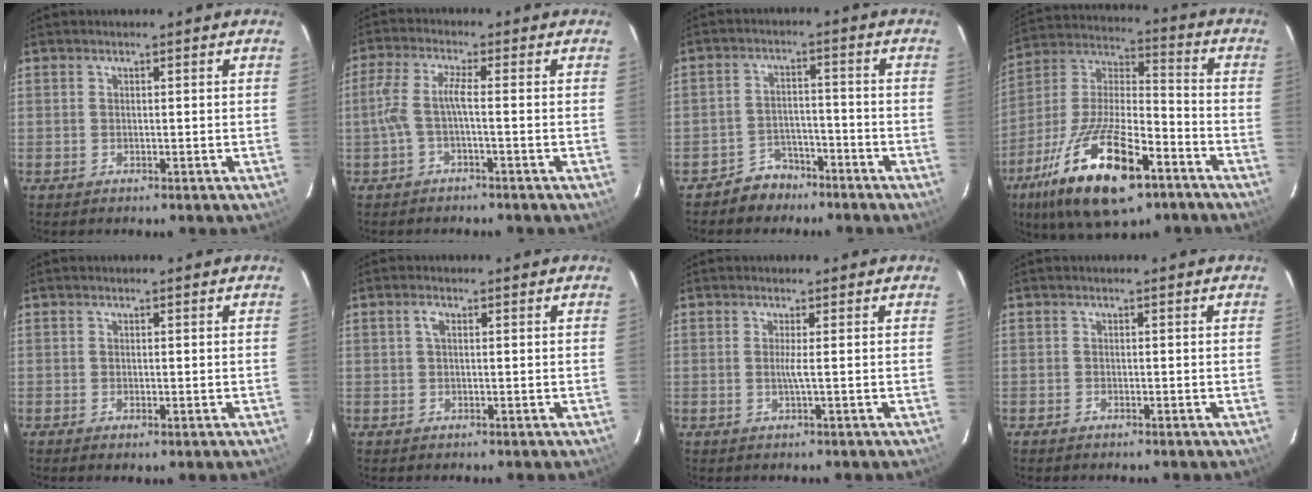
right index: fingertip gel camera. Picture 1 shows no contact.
{"total": 4.5, "force": [-1.5, 0.1, 4.2], "torque": [-0.101, 0.005, -0.028]}
{"total": 5.5, "force": [-4.3, 3.5, 0.3], "torque": [-0.016, 0.022, -0.068]}
{"total": 22.5, "force": [-12.2, 8.4, 16.9], "torque": [-0.330, -0.028, -0.213]}
{"total": 0.9, "force": [-0.3, 0.3, 0.8], "torque": [-0.016, -0.003, -0.006]}
{"total": 1.4, "force": [0.3, 0.6, 1.2], "torque": [-0.026, 0.004, 0.004]}
{"total": 1.4, "force": [-0.1, -0.6, 1.3], "torque": [-0.016, -0.005, -0.003]}
{"total": 0.6, "force": [-0.5, 0.3, 0.0], "torque": [-0.002, 0.001, -0.012]}